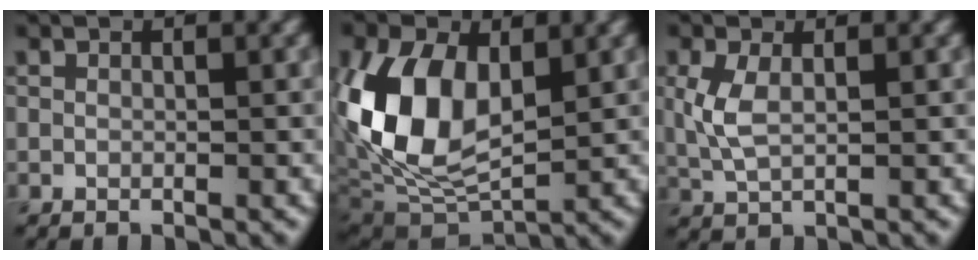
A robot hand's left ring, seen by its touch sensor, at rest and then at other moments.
{"total": 9.5, "force": [1.6, 5.9, 7.2], "torque": [-0.156, -0.006, 0.029]}
{"total": 3.0, "force": [0.5, 1.5, 2.6], "torque": [-0.065, 0.000, 0.013]}